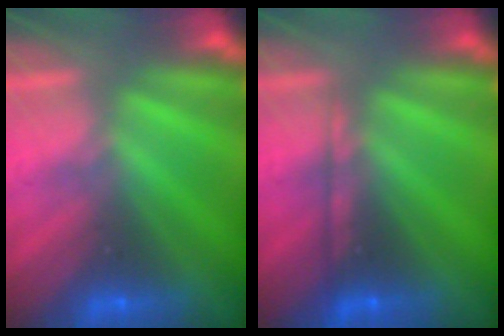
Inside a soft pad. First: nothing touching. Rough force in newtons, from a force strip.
{"total": 2.2}